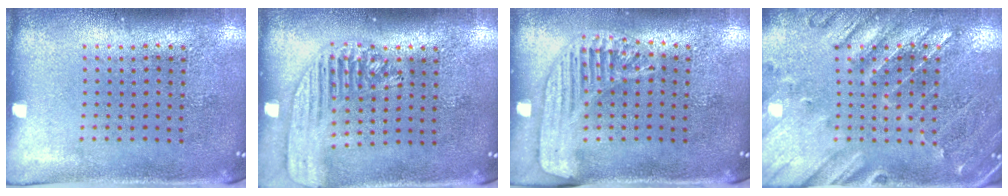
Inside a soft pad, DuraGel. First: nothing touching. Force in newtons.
{"total": 1.7, "press": 1.6, "slide": 0.6}
{"total": 1.6, "press": 1.6, "slide": 0.4}
{"total": 0.6, "press": 0.4, "slide": 0.4}